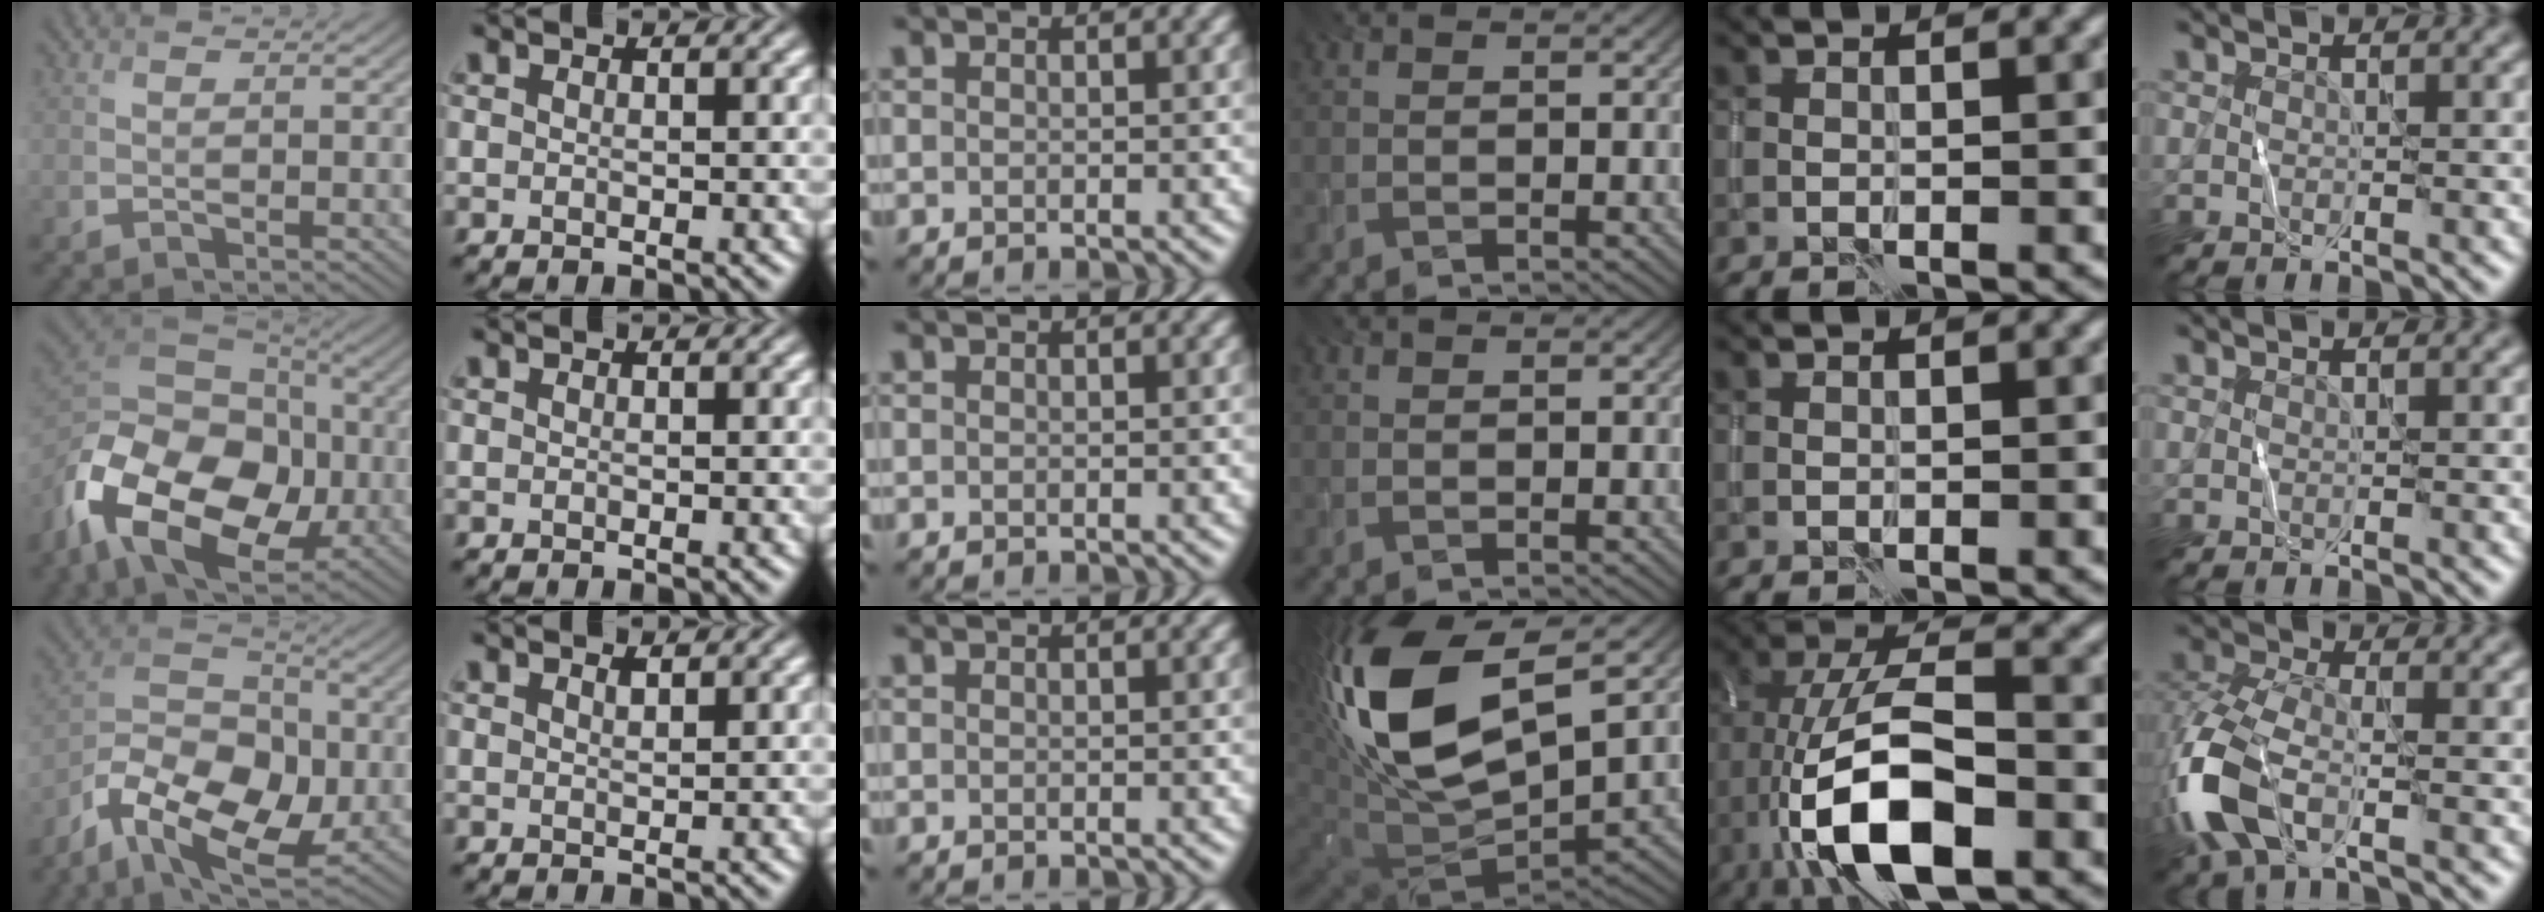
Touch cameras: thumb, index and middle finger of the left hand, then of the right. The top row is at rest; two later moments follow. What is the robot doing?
{"motion": "wipe", "object": "whiteboard"}